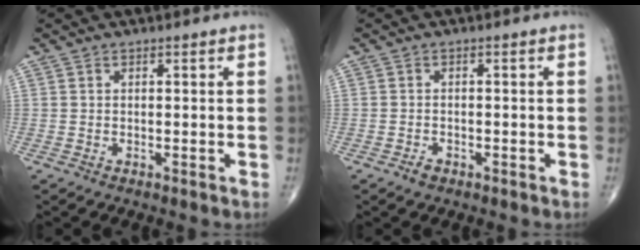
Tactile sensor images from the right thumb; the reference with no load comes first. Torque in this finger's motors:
{"motor_torque": [2.50, 2.41, -0.03, -0.29, -0.02]}